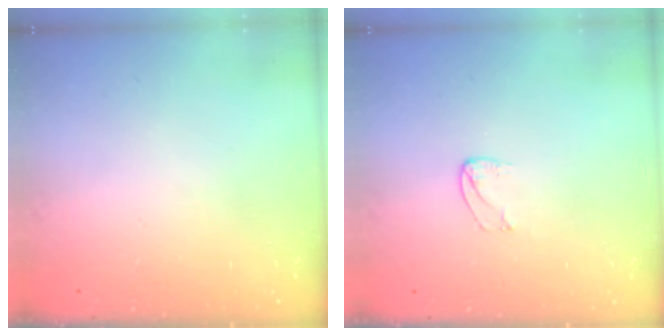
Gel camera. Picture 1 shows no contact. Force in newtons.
{"total": 3.1, "press": 3.1, "slide": 0.2}